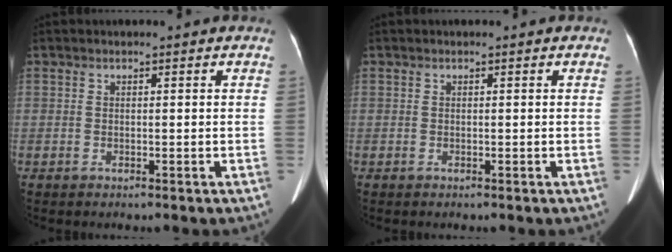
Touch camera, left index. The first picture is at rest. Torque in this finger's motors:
{"motor_torque": [-0.07, -0.01, 0.00, 0.01]}